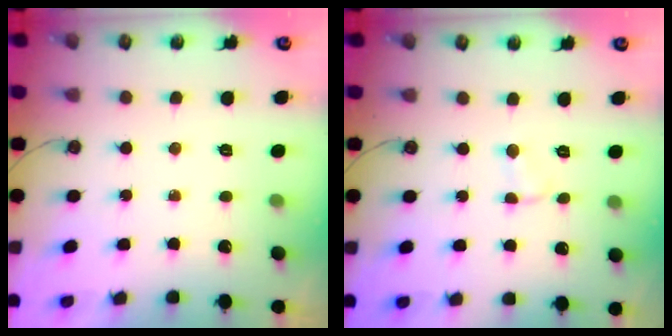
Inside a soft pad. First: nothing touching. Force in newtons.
{"total": 2.1, "press": 2.1, "slide": 0.2}